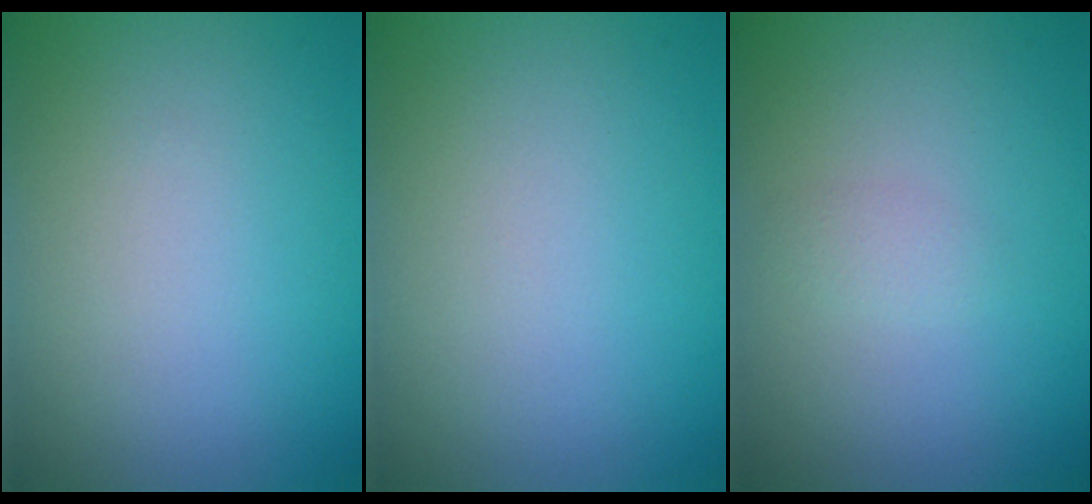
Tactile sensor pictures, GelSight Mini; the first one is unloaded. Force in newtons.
{"total": 0.0}
{"total": 0.8, "press": 0.8, "slide": 0.0}